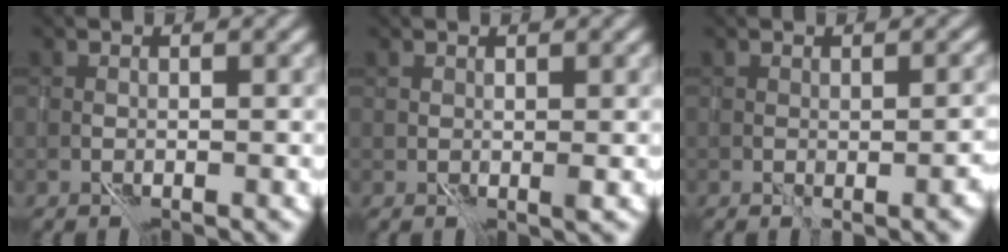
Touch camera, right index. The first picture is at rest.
{"total": 1.1, "force": [0.8, 0.2, 0.7], "torque": [-0.011, 0.005, 0.016]}
{"total": 1.7, "force": [0.3, 0.3, 1.7], "torque": [-0.020, 0.003, 0.016]}